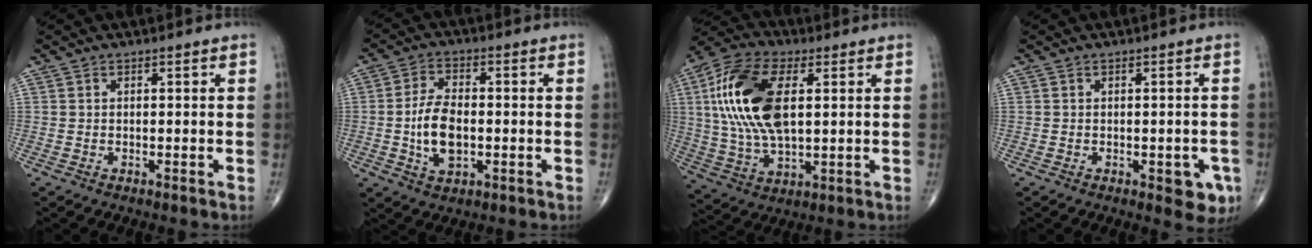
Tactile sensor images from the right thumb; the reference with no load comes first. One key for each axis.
{"total": 8.8, "fx": -1.2, "fy": 4.9, "fz": 7.2, "tx": -0.131, "ty": 0.005, "tz": -0.022}
{"total": 18.9, "fx": 3.8, "fy": 9.4, "fz": 15.9, "tx": -0.326, "ty": 0.004, "tz": 0.068}
{"total": 5.0, "fx": -1.9, "fy": 2.5, "fz": 3.9, "tx": -0.019, "ty": -0.001, "tz": -0.020}